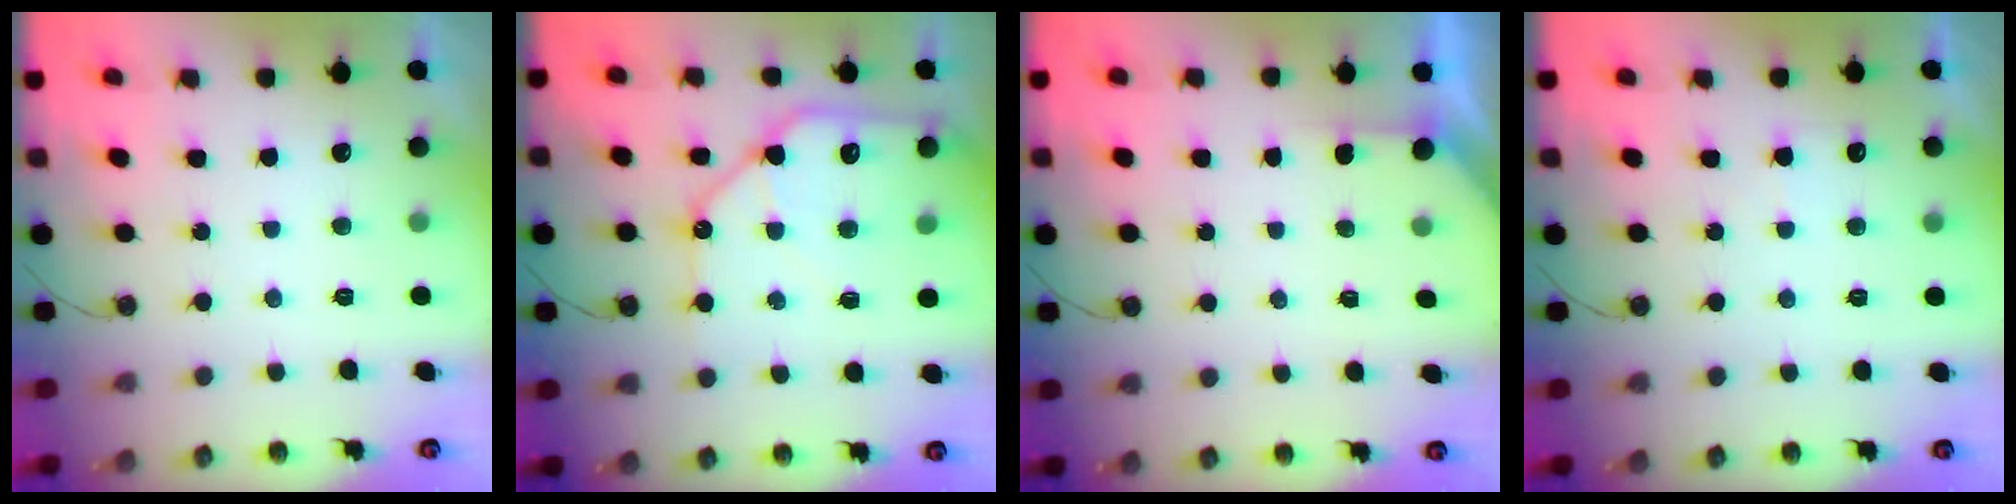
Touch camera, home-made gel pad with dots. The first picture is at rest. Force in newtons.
{"total": 14.9, "press": 14.8, "slide": 1.9}
{"total": 2.0, "press": 2.0, "slide": 0.2}
{"total": 4.0, "press": 4.0, "slide": 0.8}